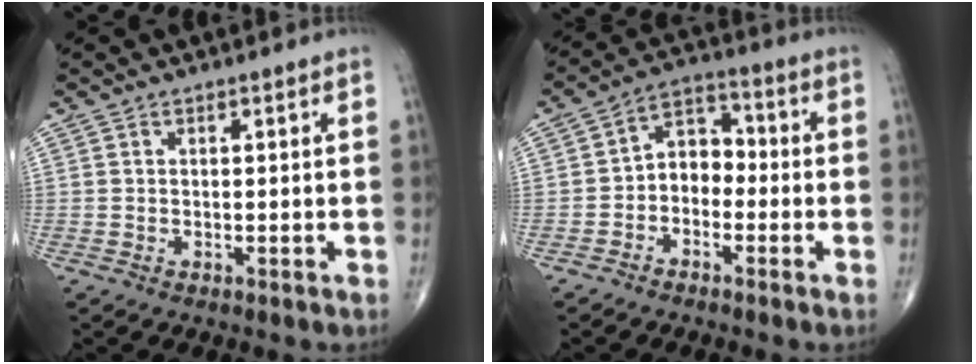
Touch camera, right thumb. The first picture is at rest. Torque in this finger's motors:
{"motor_torque": [-0.15, 0.31, 0.31, 0.19, 0.13]}